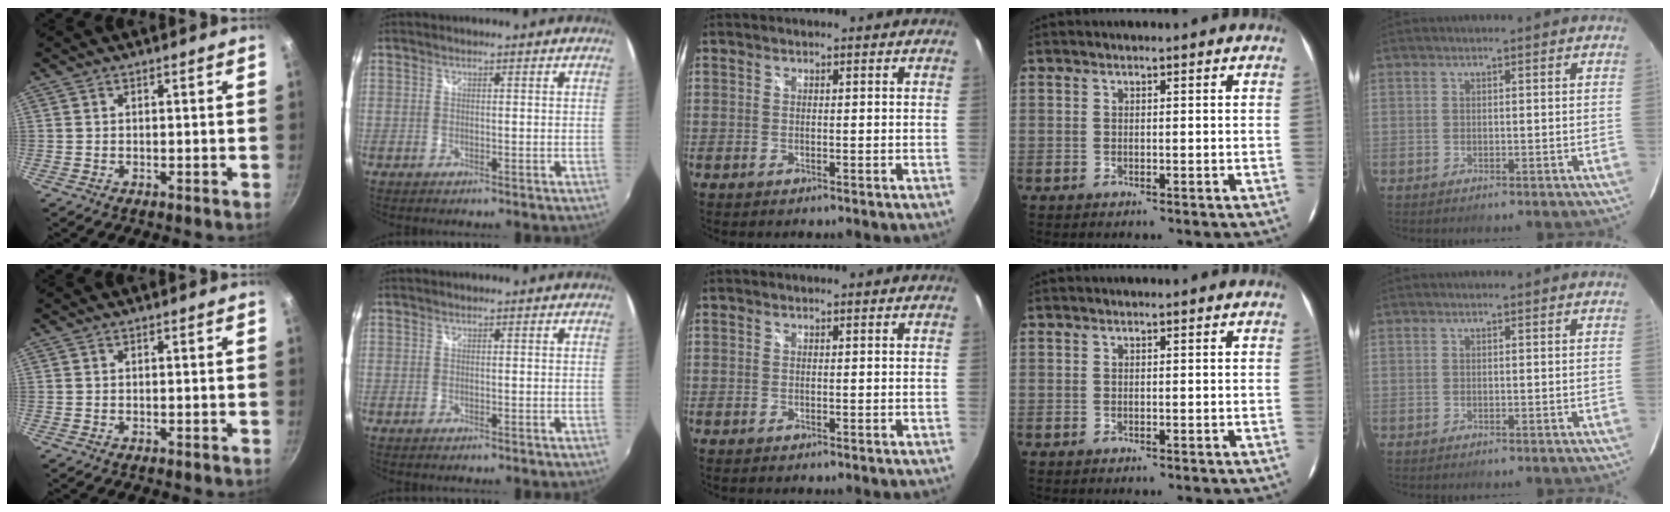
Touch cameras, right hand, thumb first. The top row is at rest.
{}